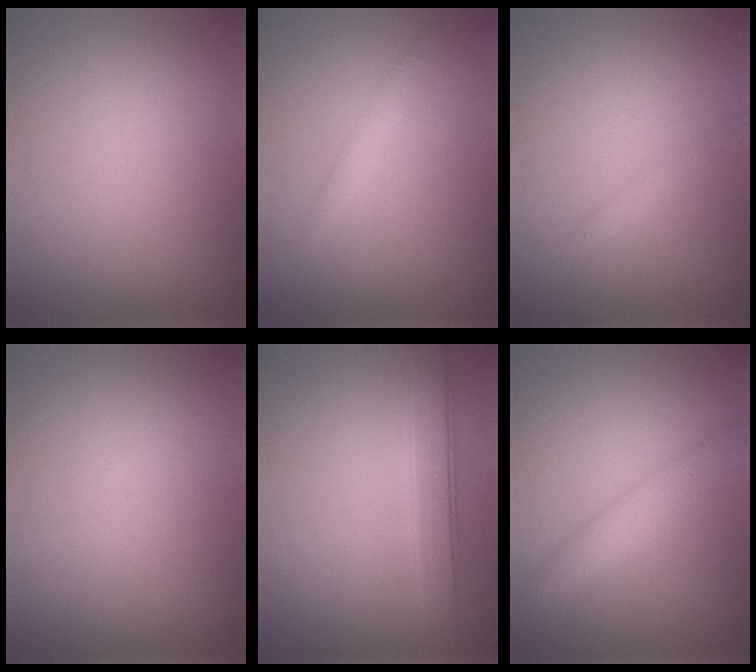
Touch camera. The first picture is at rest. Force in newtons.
{"total": 1.2, "press": 1.2, "slide": 0.1}
{"total": 0.9, "press": 0.9, "slide": 0.0}
{"total": 0.0}
{"total": 3.1, "press": 3.1, "slide": 0.3}
{"total": 2.9, "press": 2.9, "slide": 0.1}